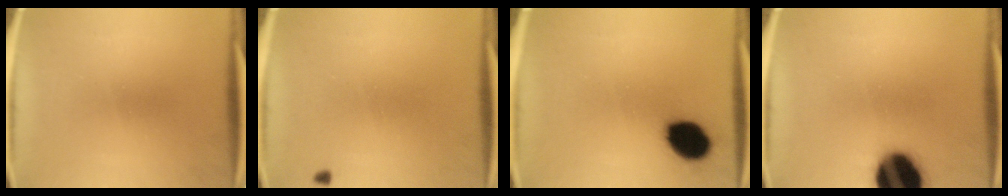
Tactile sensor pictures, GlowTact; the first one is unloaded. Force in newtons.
{"total": 0.6}
{"total": 11.2}
{"total": 19.9}